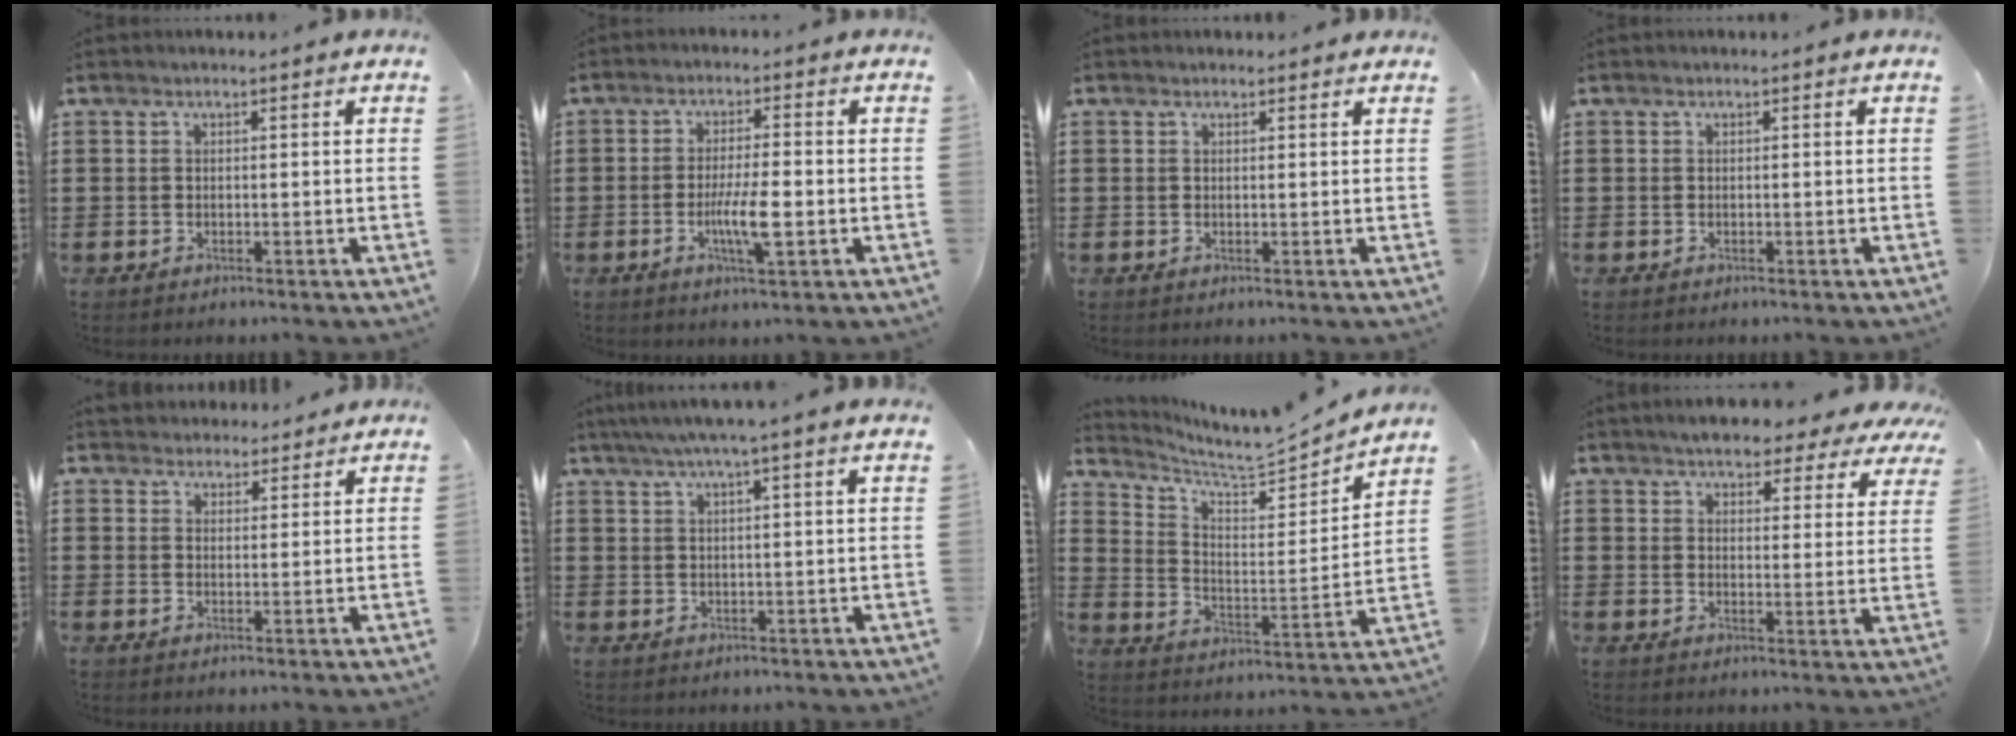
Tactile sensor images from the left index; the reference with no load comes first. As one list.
[{"total": 6.2, "force": [-1.4, 1.2, 5.9], "torque": [-0.120, -0.008, -0.029]}, {"total": 0.6, "force": [0.5, 0.3, 0.1], "torque": [-0.003, 0.001, 0.011]}, {"total": 0.0}, {"total": 3.1, "force": [2.9, 1.1, -0.3], "torque": [-0.003, -0.003, 0.055]}, {"total": 3.9, "force": [3.1, -0.7, 2.3], "torque": [-0.051, -0.004, 0.053]}, {"total": 5.1, "force": [4.9, 0.1, 1.4], "torque": [-0.053, -0.045, 0.075]}, {"total": 4.6, "force": [4.5, 0.7, 0.8], "torque": [-0.037, -0.020, 0.079]}]